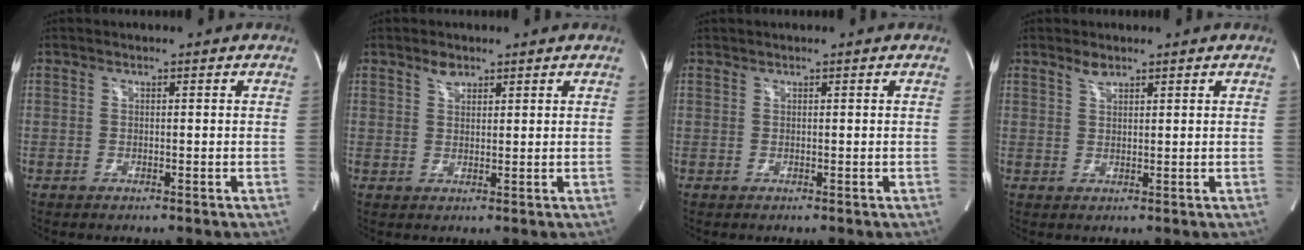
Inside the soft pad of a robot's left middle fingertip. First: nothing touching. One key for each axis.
{"total": 2.1, "fx": 1.5, "fy": 1.1, "fz": 0.9, "tx": -0.019, "ty": 0.005, "tz": 0.028}
{"total": 0.0}
{"total": 1.7, "fx": 1.4, "fy": 0.6, "fz": 0.7, "tx": -0.017, "ty": 0.003, "tz": 0.028}